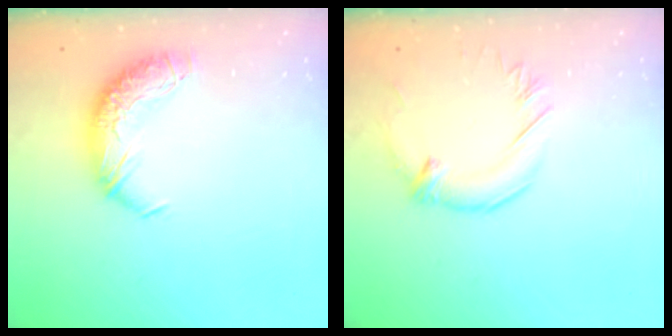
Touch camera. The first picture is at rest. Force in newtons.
{"total": 1.4, "press": 1.2, "slide": 0.7}